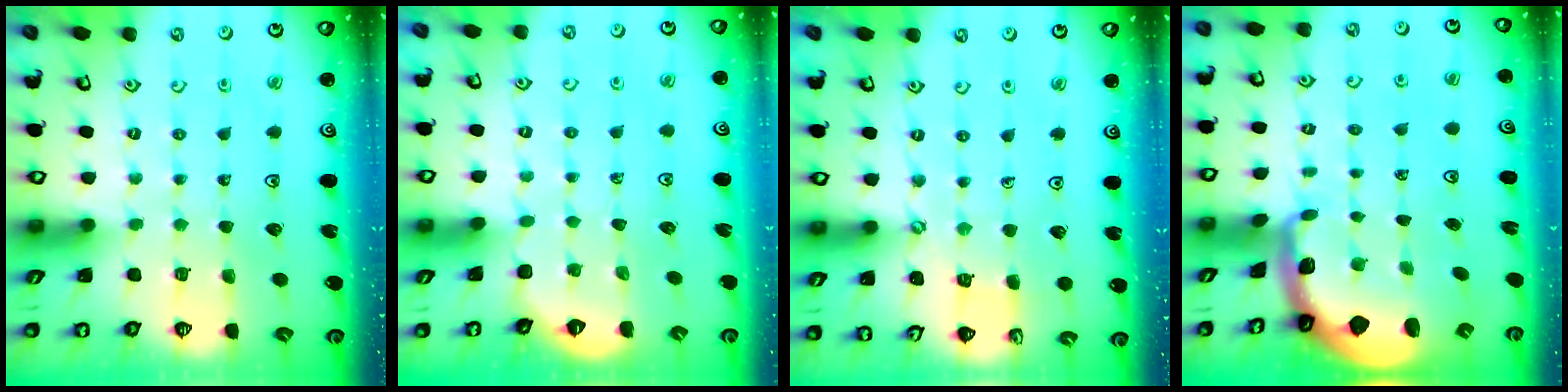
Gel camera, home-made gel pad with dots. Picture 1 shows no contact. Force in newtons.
{"total": 1.6, "press": 1.5, "slide": 0.5}
{"total": 3.9, "press": 3.9, "slide": 0.4}
{"total": 1.9, "press": 1.9, "slide": 0.4}